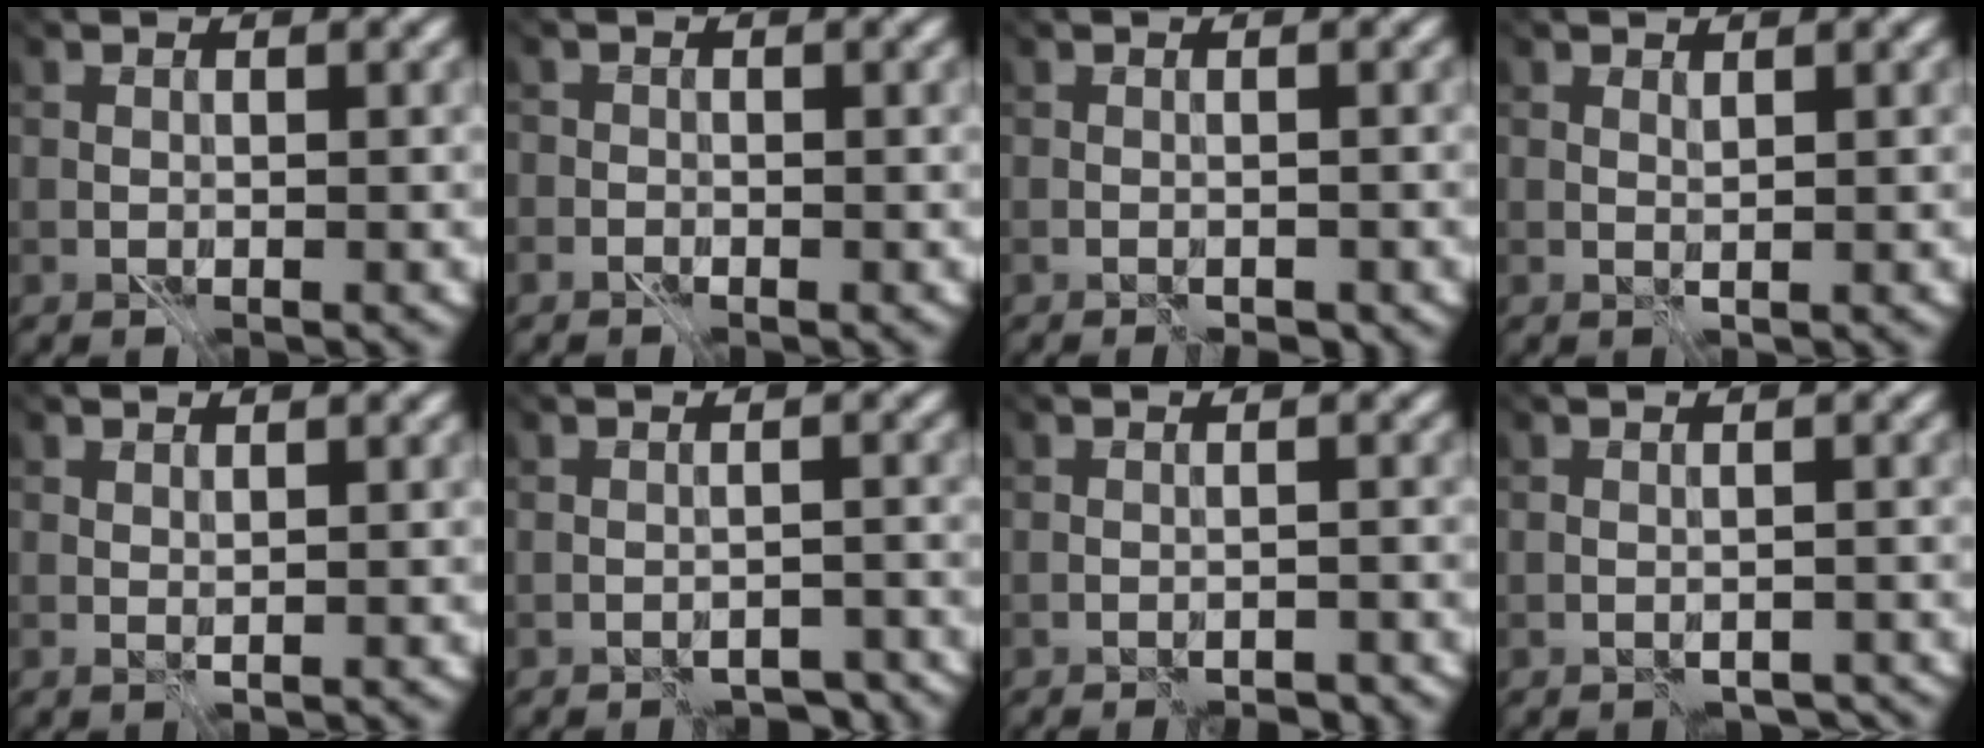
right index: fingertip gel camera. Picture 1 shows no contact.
{"total": 1.3, "force": [-0.9, 0.9, 0.3], "torque": [0.007, 0.009, -0.016]}
{"total": 0.8, "force": [-0.8, 0.0, 0.3], "torque": [0.002, -0.003, -0.008]}
{"total": 0.9, "force": [0.9, -0.2, 0.2], "torque": [-0.005, 0.000, 0.017]}
{"total": 1.3, "force": [1.2, 0.1, 0.3], "torque": [-0.008, -0.006, 0.030]}
{"total": 2.7, "force": [-2.7, 0.4, 0.1], "torque": [0.018, -0.004, -0.028]}
{"total": 2.0, "force": [-2.0, -0.1, 0.2], "torque": [0.019, 0.007, -0.018]}
{"total": 1.1, "force": [-1.0, 0.2, -0.4], "torque": [0.023, 0.001, -0.014]}